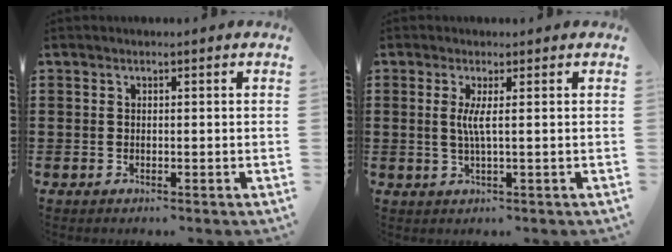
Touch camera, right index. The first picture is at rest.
{"total": 2.9, "force": [0.3, -0.2, 2.9], "torque": [-0.057, -0.007, 0.003]}